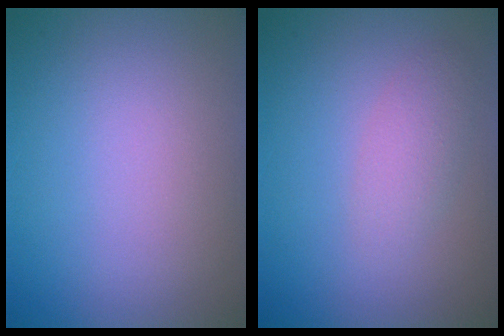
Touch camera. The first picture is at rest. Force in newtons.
{"total": 1.9, "press": 1.9, "slide": 0.1}